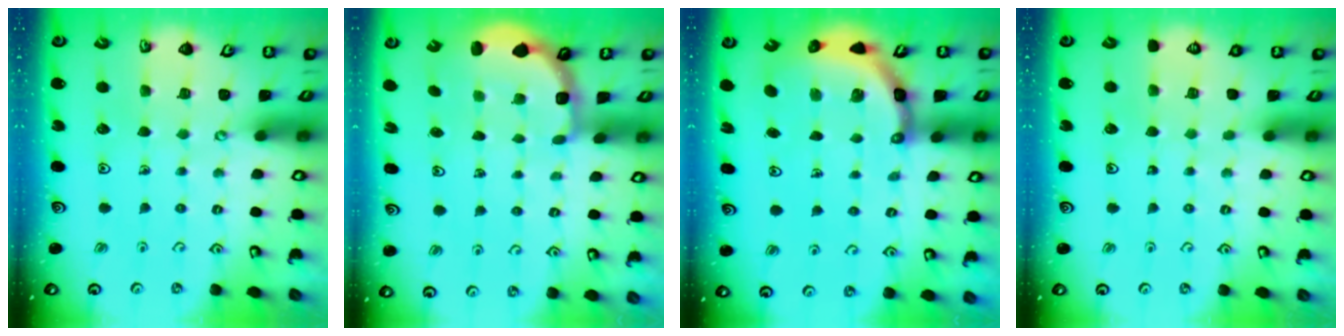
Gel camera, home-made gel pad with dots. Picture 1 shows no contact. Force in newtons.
{"total": 3.0, "press": 2.6, "slide": 1.5}
{"total": 5.6, "press": 5.4, "slide": 1.6}
{"total": 0.0}